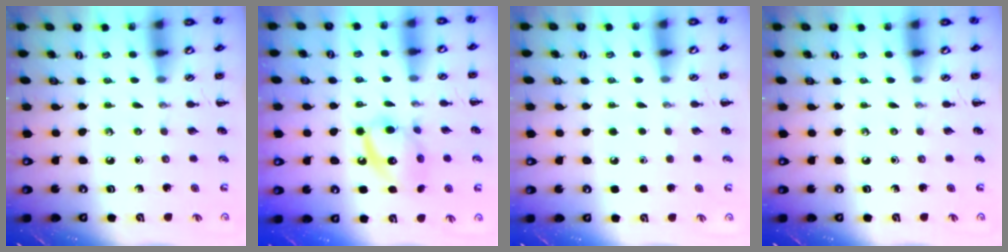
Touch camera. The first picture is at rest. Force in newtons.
{"total": 12.3, "press": 12.2, "slide": 0.7}
{"total": 1.7, "press": 1.7, "slide": 0.1}
{"total": 0.0}